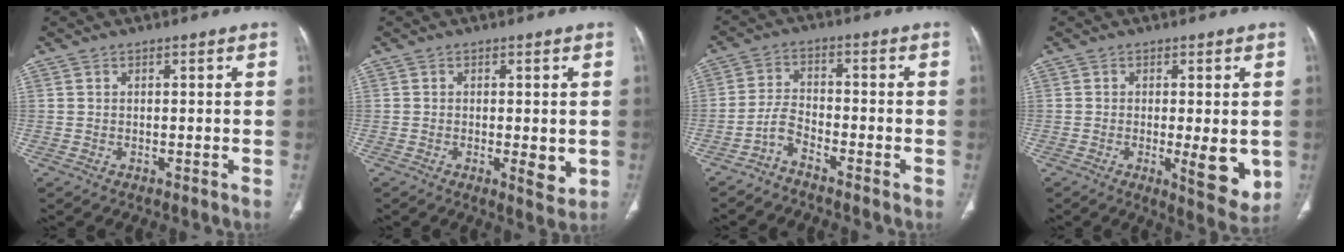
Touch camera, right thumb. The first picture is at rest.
{"total": 4.3, "force": [-0.7, 1.6, 3.9], "torque": [-0.052, -0.011, -0.006]}
{"total": 3.9, "force": [-3.3, 1.1, 1.7], "torque": [-0.040, 0.024, -0.069]}
{"total": 8.5, "force": [-1.3, 2.7, 7.9], "torque": [-0.099, -0.019, -0.011]}